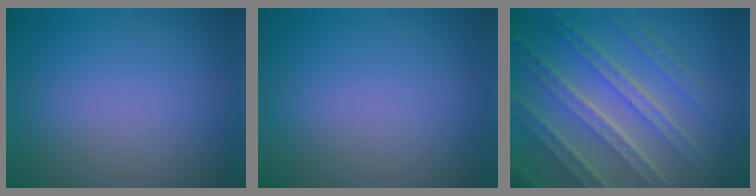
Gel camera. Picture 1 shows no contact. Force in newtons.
{"total": 0.0}
{"total": 8.0, "press": 5.7, "slide": 5.6}